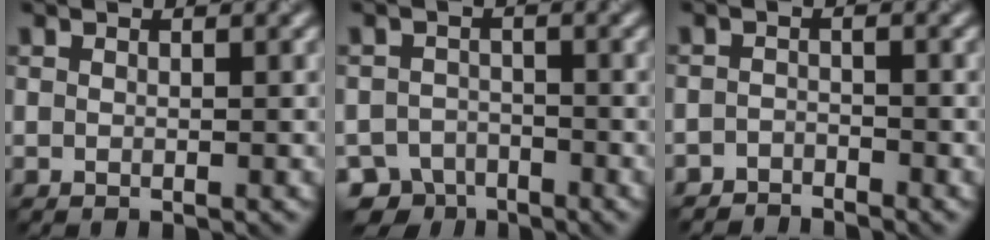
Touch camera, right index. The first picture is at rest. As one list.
[{"total": 4.8, "force": [-3.9, 2.8, 0.8], "torque": [0.003, -0.003, -0.064]}, {"total": 2.3, "force": [-2.3, 0.4, -0.1], "torque": [0.006, 0.001, -0.047]}]